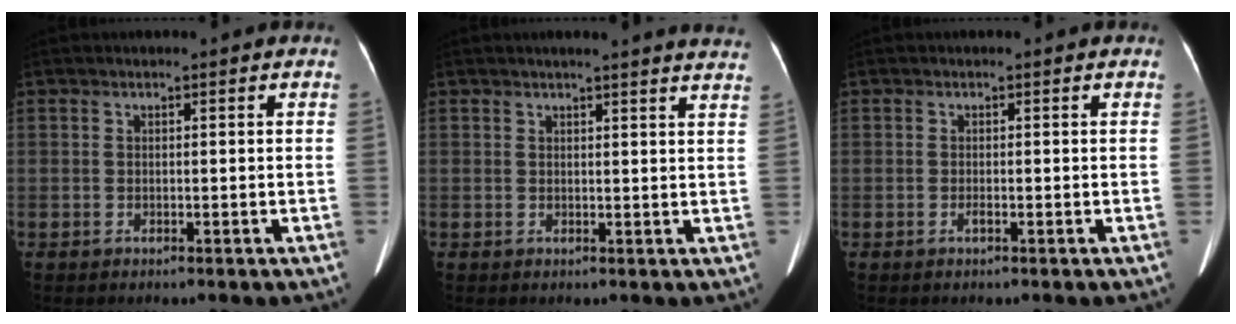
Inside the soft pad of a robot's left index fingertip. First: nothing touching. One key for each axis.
{"total": 12.1, "fx": 11.2, "fy": 0.3, "fz": 4.5, "tx": -0.048, "ty": -0.015, "tz": 0.110}
{"total": 0.5, "fx": -0.3, "fy": 0.0, "fz": 0.4, "tx": -0.010, "ty": -0.002, "tz": -0.004}